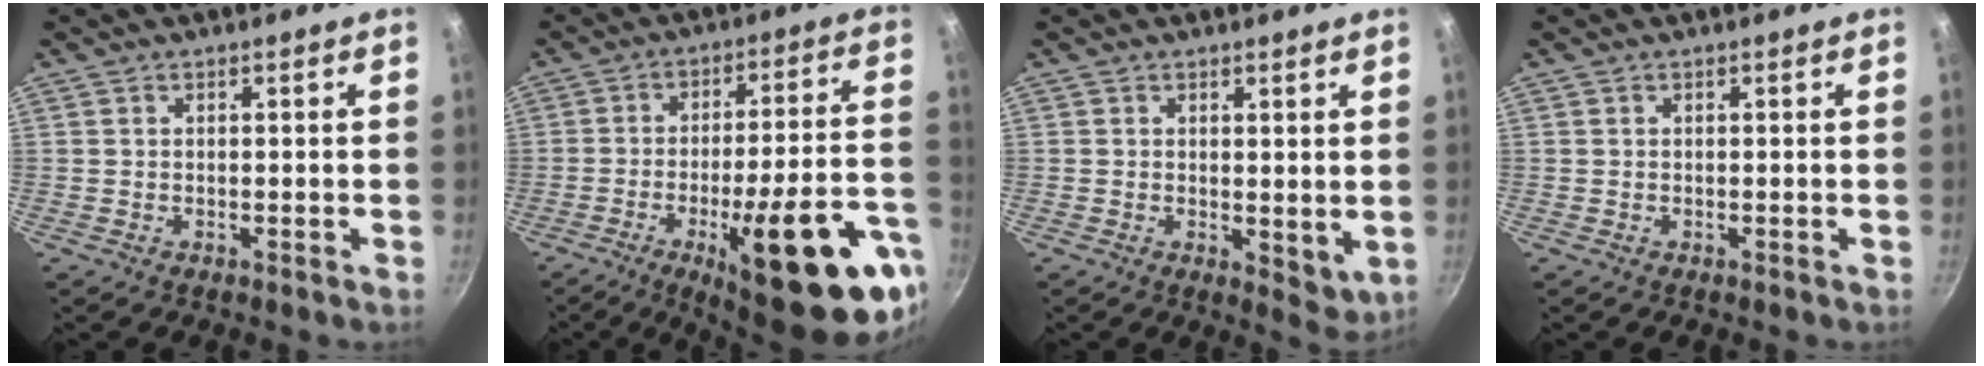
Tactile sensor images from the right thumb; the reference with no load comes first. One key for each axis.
{"total": 25.0, "fx": -10.7, "fy": 6.2, "fz": 21.6, "tx": -0.258, "ty": 0.038, "tz": -0.150}
{"total": 4.7, "fx": 0.7, "fy": 2.5, "fz": 3.9, "tx": -0.052, "ty": -0.016, "tz": 0.012}
{"total": 0.0}